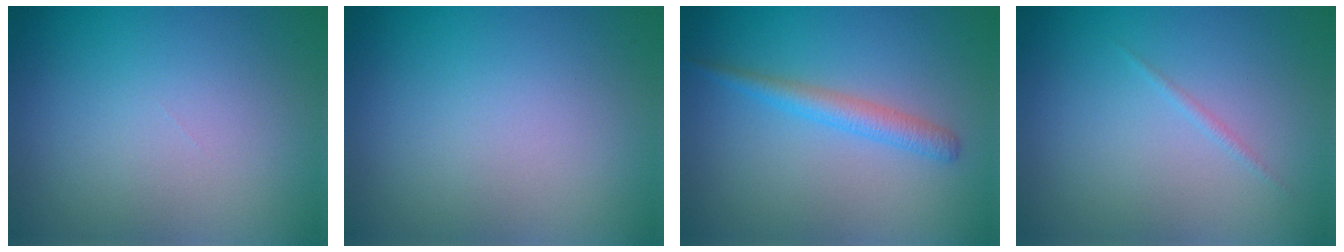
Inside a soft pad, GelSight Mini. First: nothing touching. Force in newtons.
{"total": 0.0}
{"total": 2.2, "press": 2.2, "slide": 0.2}
{"total": 0.5, "press": 0.5, "slide": 0.1}